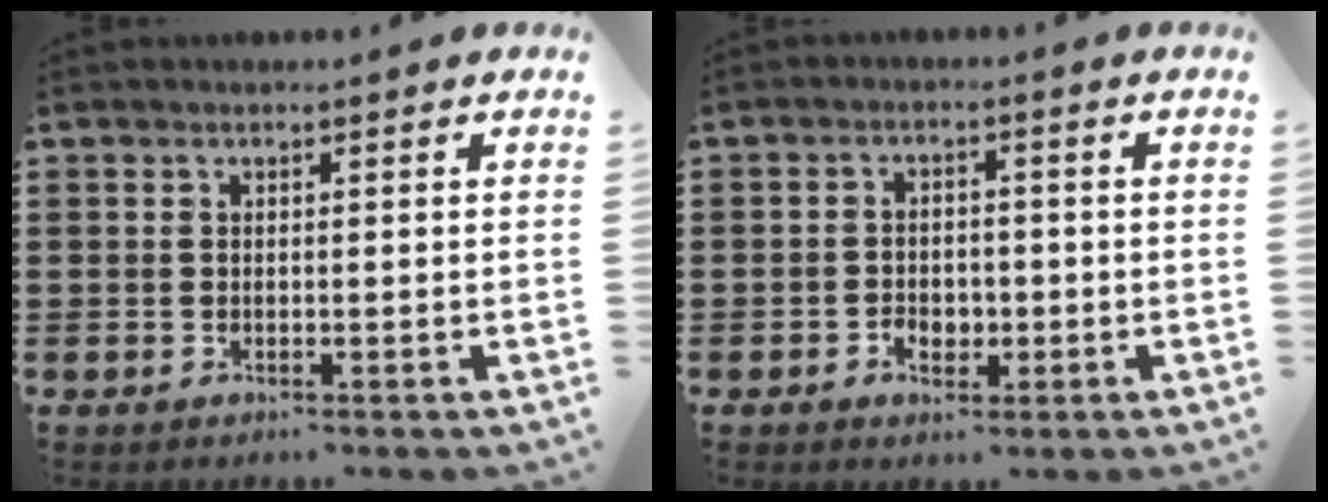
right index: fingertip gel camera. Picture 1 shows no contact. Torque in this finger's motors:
{"motor_torque": [0.64, 1.50, 0.05, 0.00]}